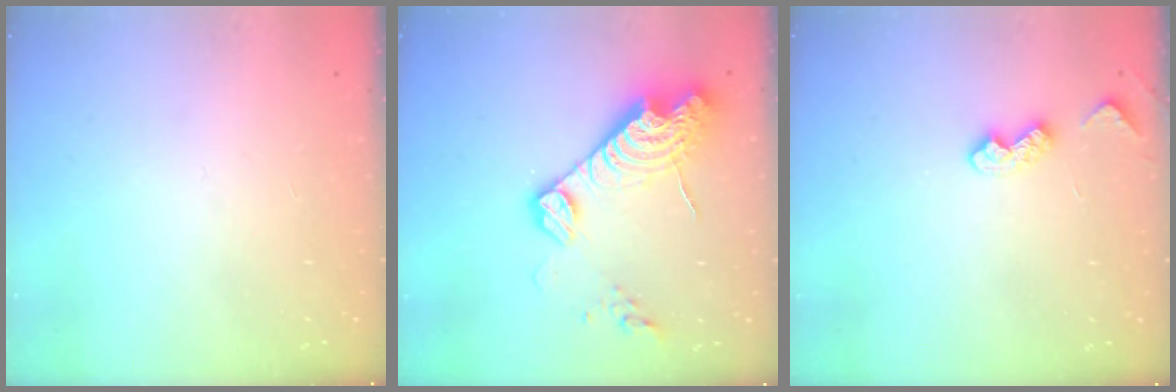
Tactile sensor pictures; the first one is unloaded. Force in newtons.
{"total": 15.2, "press": 15.2, "slide": 1.3}
{"total": 5.4, "press": 5.3, "slide": 0.7}